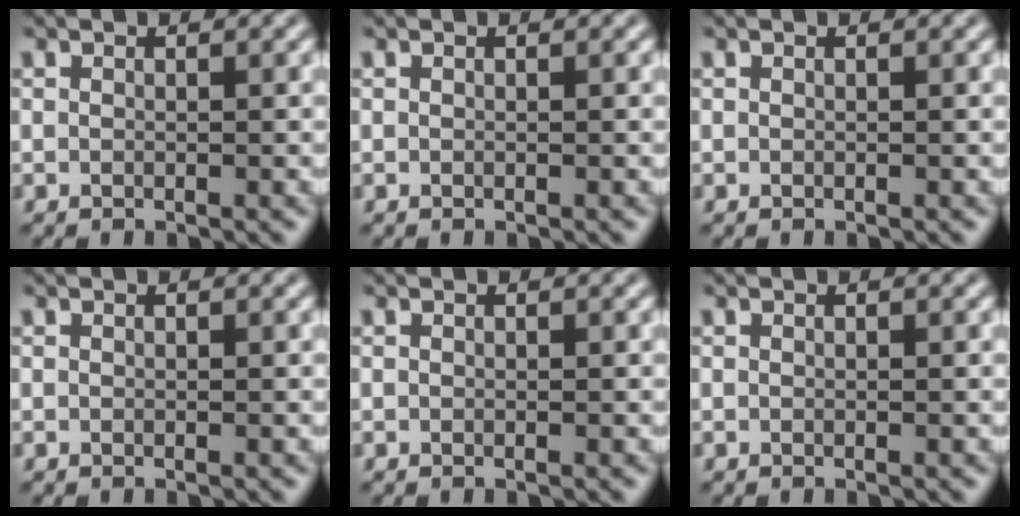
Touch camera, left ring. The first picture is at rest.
{"total": 0.0}
{"total": 0.0}
{"total": 0.0}
{"total": 0.0}
{"total": 0.0}